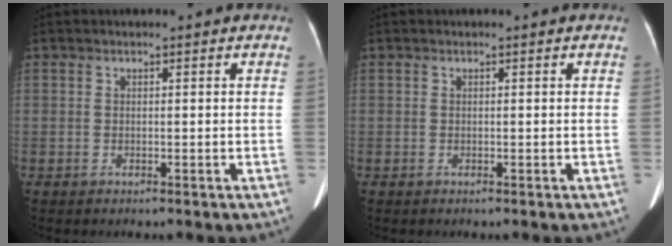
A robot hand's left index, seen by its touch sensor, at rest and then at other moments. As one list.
[{"total": 0.0}]